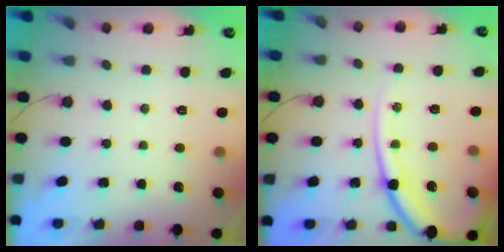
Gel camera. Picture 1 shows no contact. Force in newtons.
{"total": 15.9, "press": 15.8, "slide": 1.8}